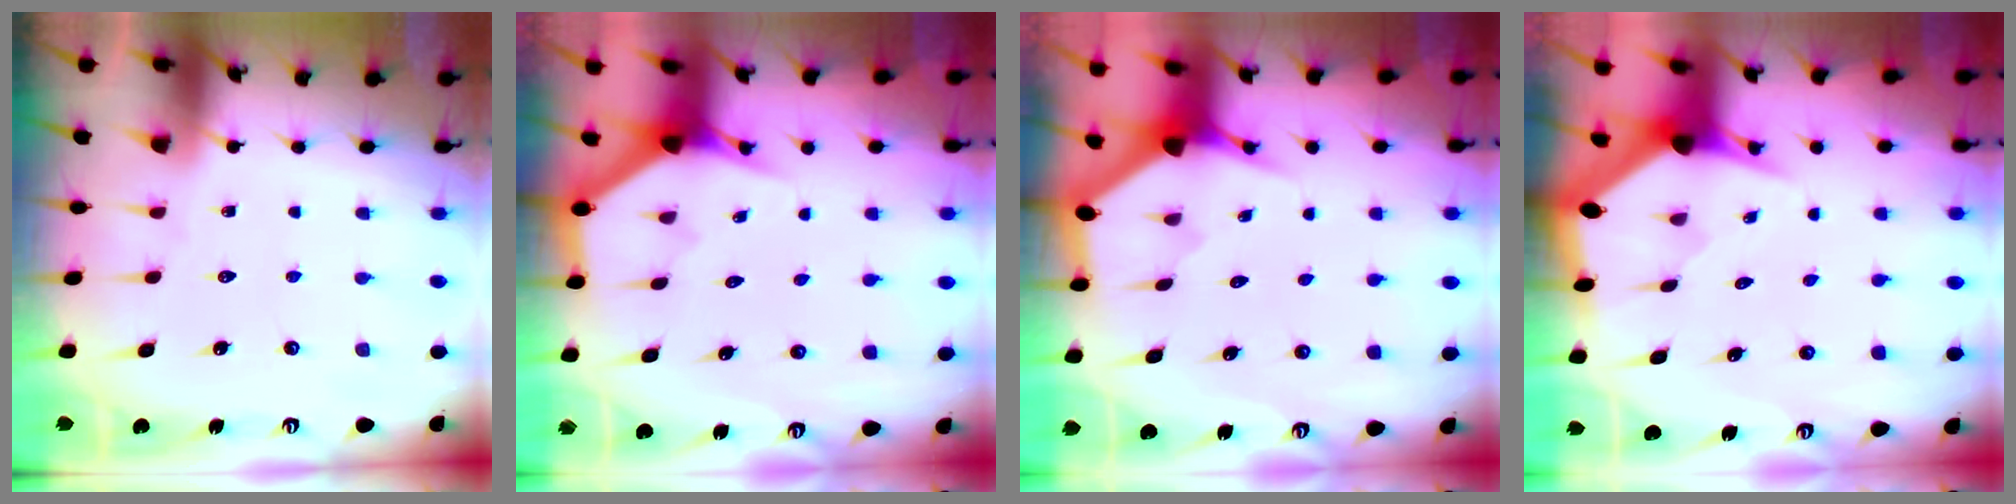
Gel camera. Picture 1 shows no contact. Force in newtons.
{"total": 3.7, "press": 3.7, "slide": 0.3}
{"total": 3.4, "press": 3.4, "slide": 0.1}
{"total": 3.3, "press": 3.3, "slide": 0.2}